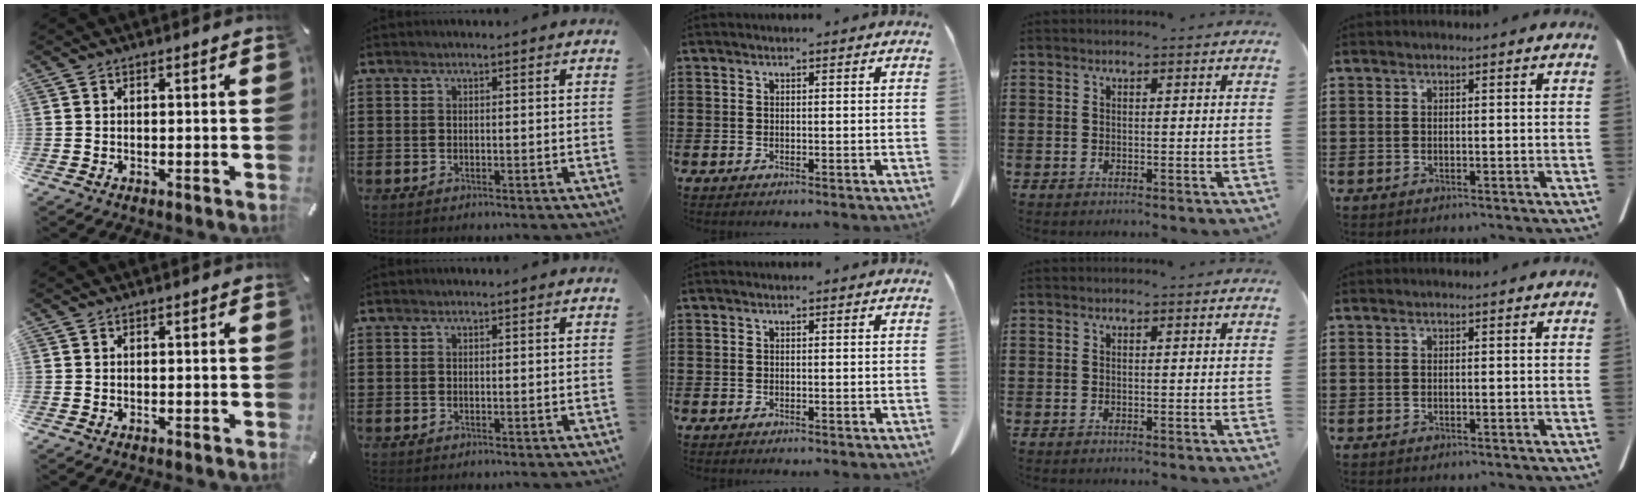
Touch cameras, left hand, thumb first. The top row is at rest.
{}